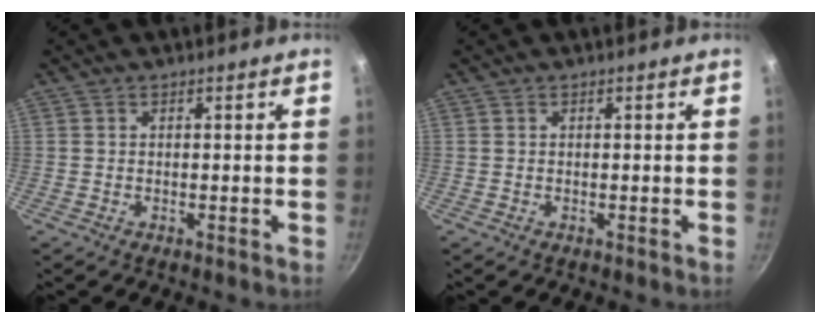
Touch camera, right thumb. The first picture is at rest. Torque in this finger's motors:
{"motor_torque": [-0.02, 0.02, 0.01, 0.01, 0.02]}